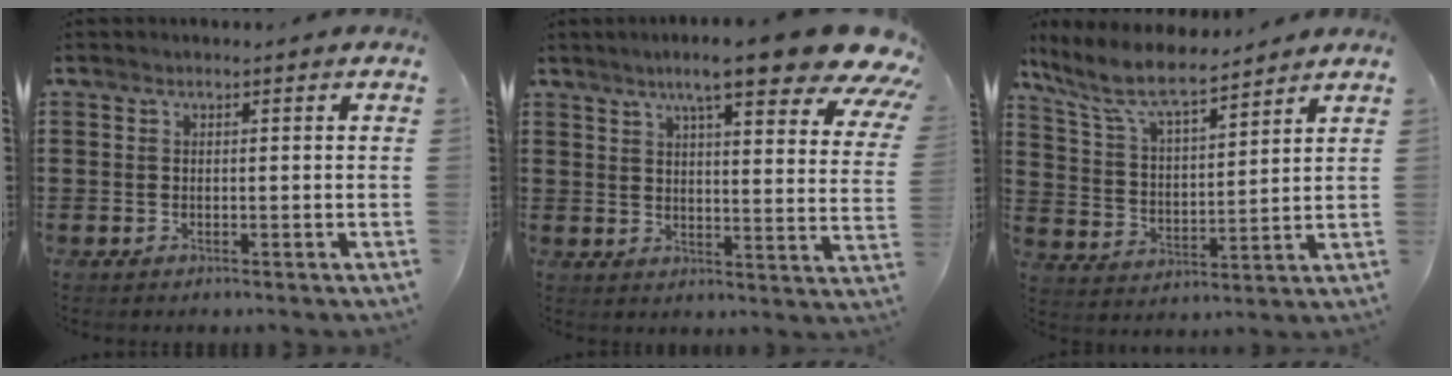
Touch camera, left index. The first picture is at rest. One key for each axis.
{"total": 11.6, "fx": 8.6, "fy": 1.2, "fz": 7.6, "tx": -0.134, "ty": -0.037, "tz": 0.137}
{"total": 8.5, "fx": 7.2, "fy": 1.3, "fz": 4.2, "tx": -0.112, "ty": -0.034, "tz": 0.126}